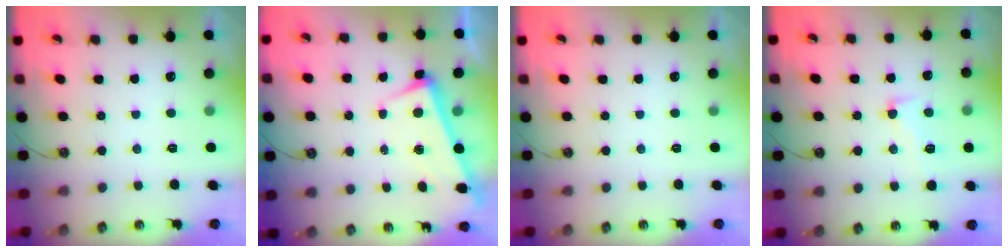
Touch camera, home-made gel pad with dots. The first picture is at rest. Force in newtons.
{"total": 3.3, "press": 3.1, "slide": 0.9}
{"total": 0.0}
{"total": 2.1, "press": 1.2, "slide": 1.8}